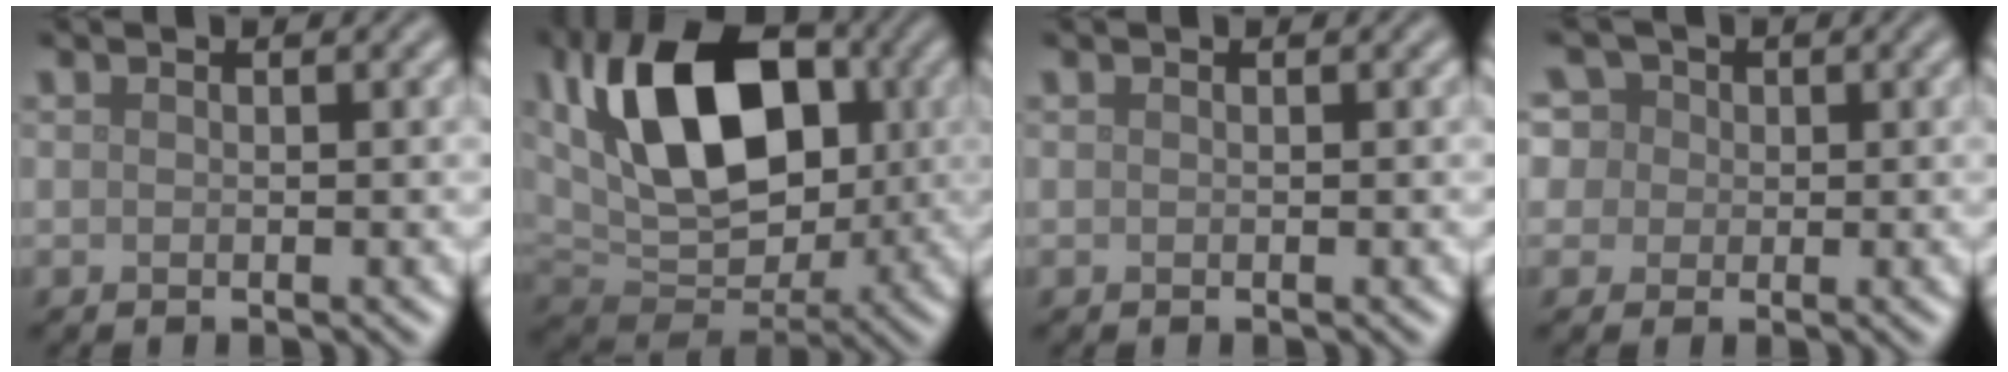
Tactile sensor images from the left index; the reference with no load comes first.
{"total": 12.5, "force": [3.0, 7.7, 9.4], "torque": [-0.154, 0.011, 0.040]}
{"total": 0.0}
{"total": 7.8, "force": [3.6, 6.0, 3.4], "torque": [-0.051, 0.034, 0.025]}